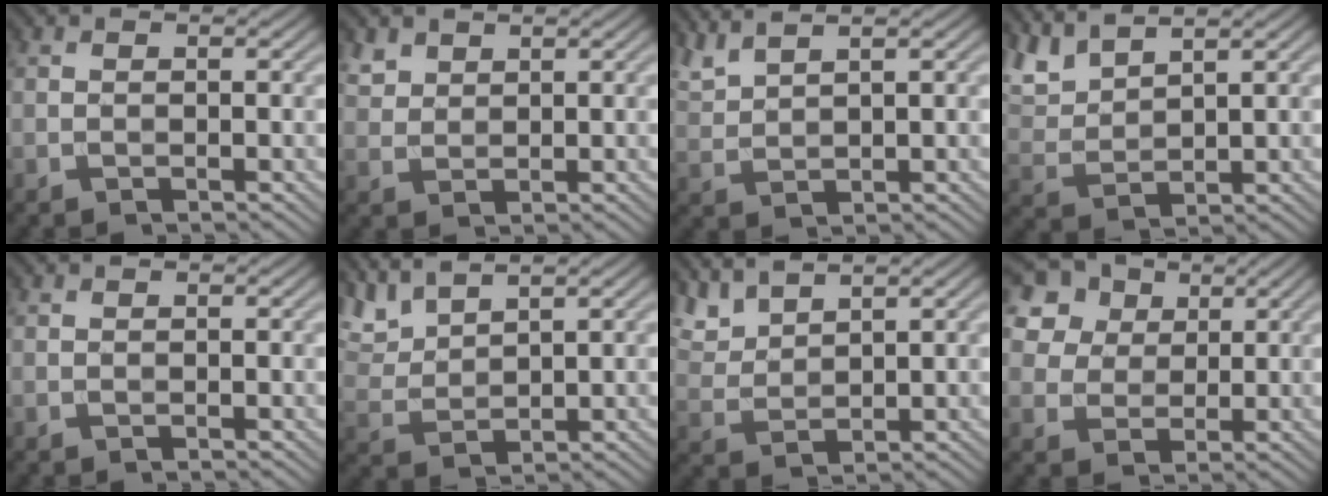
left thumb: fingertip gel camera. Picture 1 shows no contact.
{"total": 2.5, "force": [1.9, 1.5, 0.8], "torque": [-0.023, 0.000, 0.044]}
{"total": 3.9, "force": [3.3, 0.7, 1.9], "torque": [-0.049, 0.011, 0.073]}
{"total": 5.7, "force": [4.8, 1.4, 2.7], "torque": [-0.079, 0.008, 0.104]}
{"total": 0.0}
{"total": 5.3, "force": [4.5, 1.2, 2.4], "torque": [-0.070, 0.007, 0.096]}
{"total": 4.8, "force": [4.2, 1.2, 2.0], "torque": [-0.059, 0.006, 0.090]}
{"total": 9.1, "force": [4.5, 7.0, 3.9], "torque": [-0.143, 0.016, 0.087]}